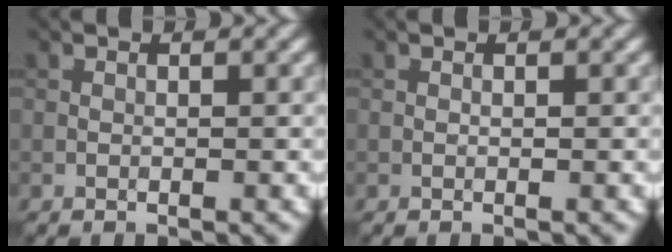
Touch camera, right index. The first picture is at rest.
{"total": 0.0}